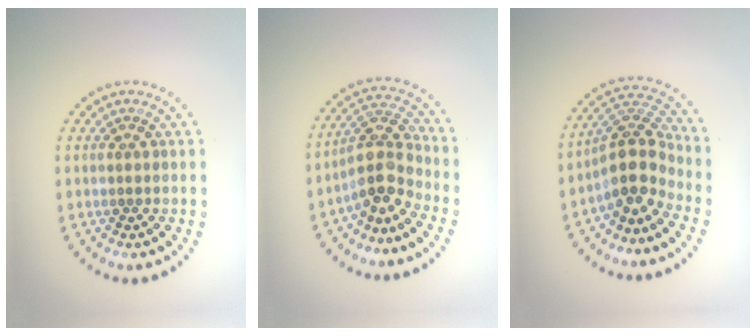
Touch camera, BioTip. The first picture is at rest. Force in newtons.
{"total": 3.7, "press": 2.7, "slide": 2.5}
{"total": 4.4, "press": 3.3, "slide": 2.9}